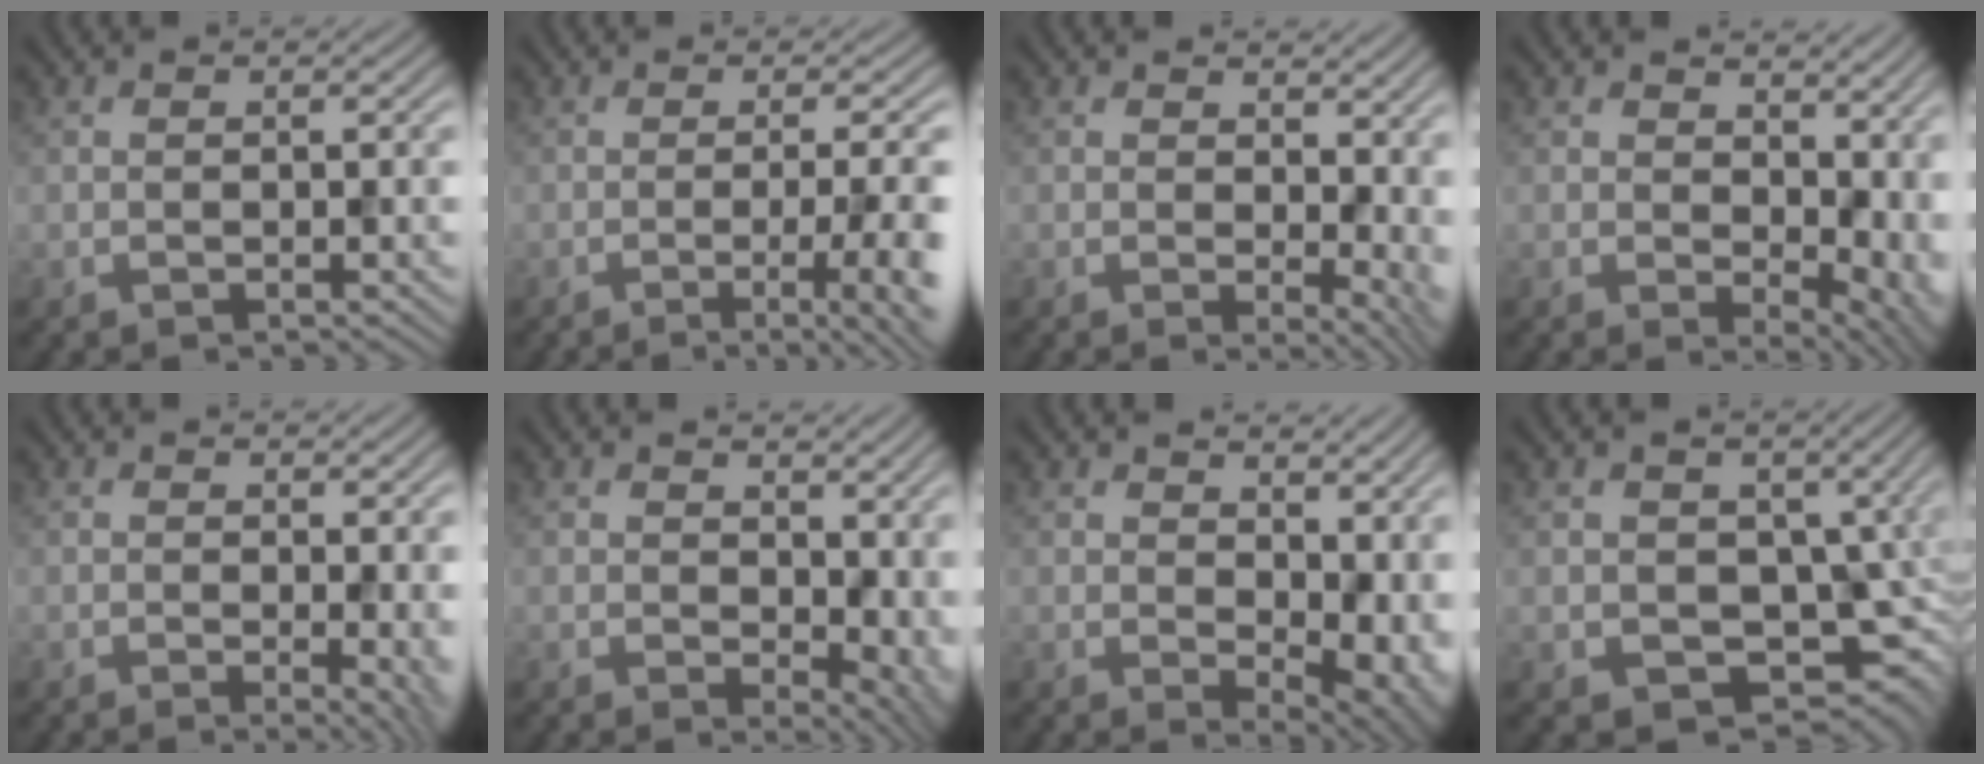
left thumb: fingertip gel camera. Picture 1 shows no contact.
{"total": 7.0, "force": [-2.1, 1.1, 6.6], "torque": [-0.083, -0.002, -0.027]}
{"total": 6.5, "force": [1.4, 3.6, 5.3], "torque": [-0.071, -0.009, 0.031]}
{"total": 9.4, "force": [2.6, 5.8, 6.9], "torque": [-0.091, -0.021, 0.064]}
{"total": 2.8, "force": [-0.1, 0.4, 2.8], "torque": [-0.031, -0.004, -0.003]}
{"total": 7.5, "force": [1.7, 4.8, 5.5], "torque": [-0.089, -0.019, 0.043]}
{"total": 9.9, "force": [2.6, 6.1, 7.3], "torque": [-0.093, -0.021, 0.066]}
{"total": 8.6, "force": [-0.8, 6.2, 5.8], "torque": [-0.094, -0.030, -0.014]}